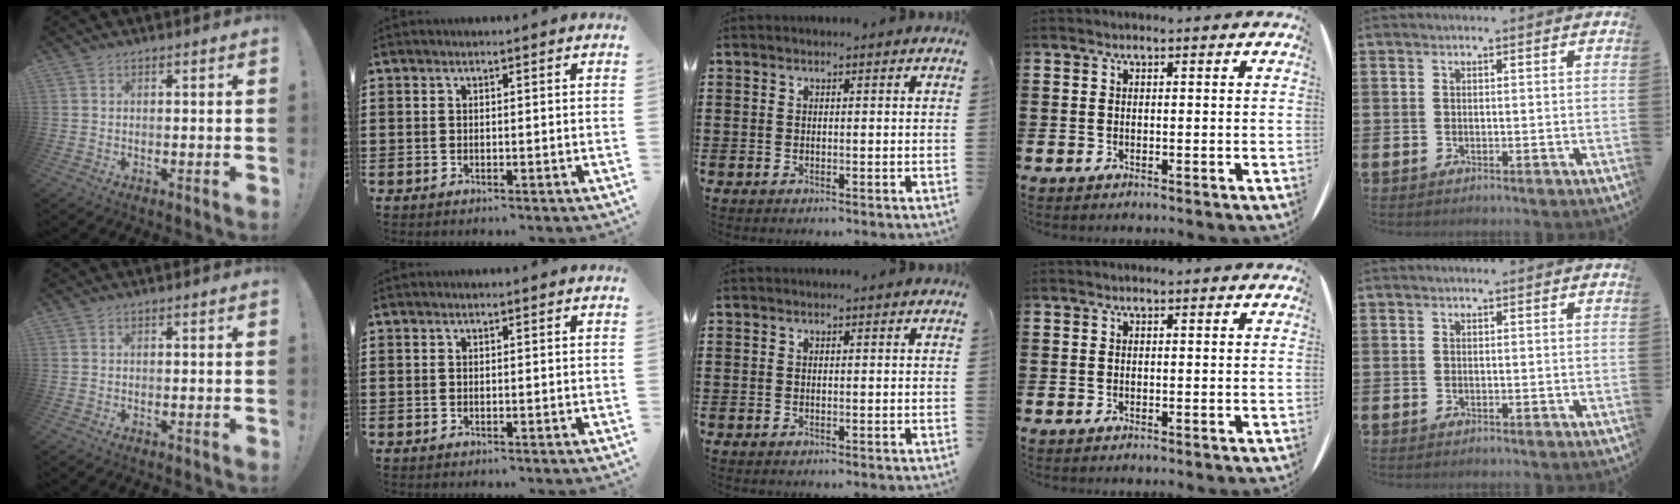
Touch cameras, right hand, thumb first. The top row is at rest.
{}